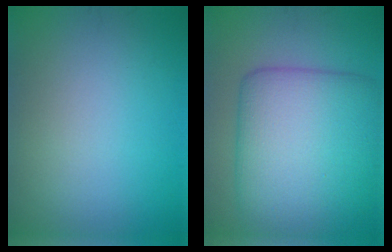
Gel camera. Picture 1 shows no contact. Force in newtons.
{"total": 11.1, "press": 11.1, "slide": 0.1}